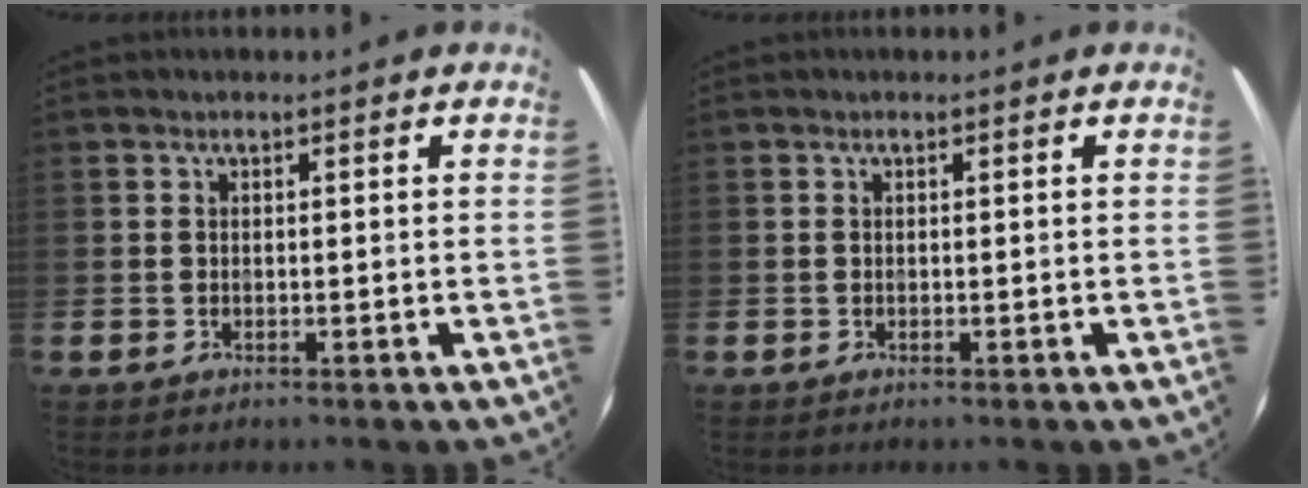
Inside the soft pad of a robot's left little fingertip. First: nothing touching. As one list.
[{"total": 0.0}]